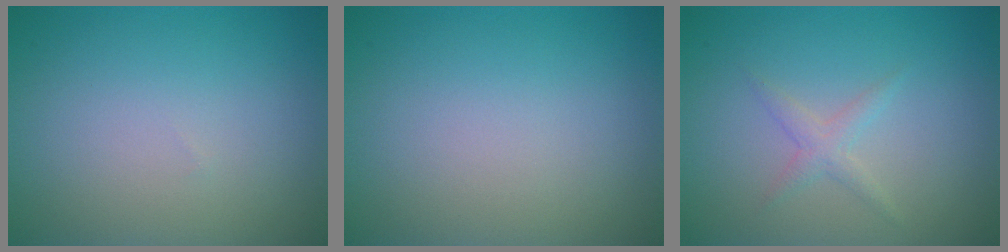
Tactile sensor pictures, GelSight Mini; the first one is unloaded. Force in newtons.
{"total": 0.0}
{"total": 1.3, "press": 1.3, "slide": 0.1}